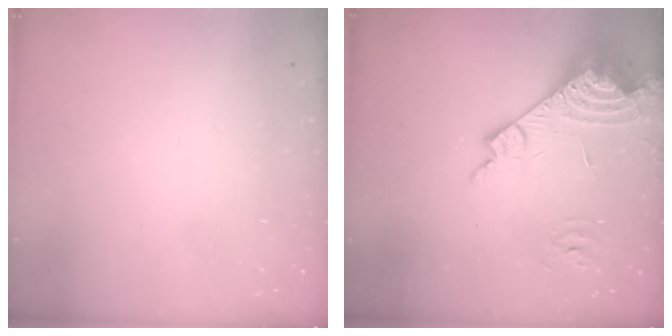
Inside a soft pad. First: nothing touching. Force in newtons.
{"total": 17.0, "press": 16.9, "slide": 2.0}